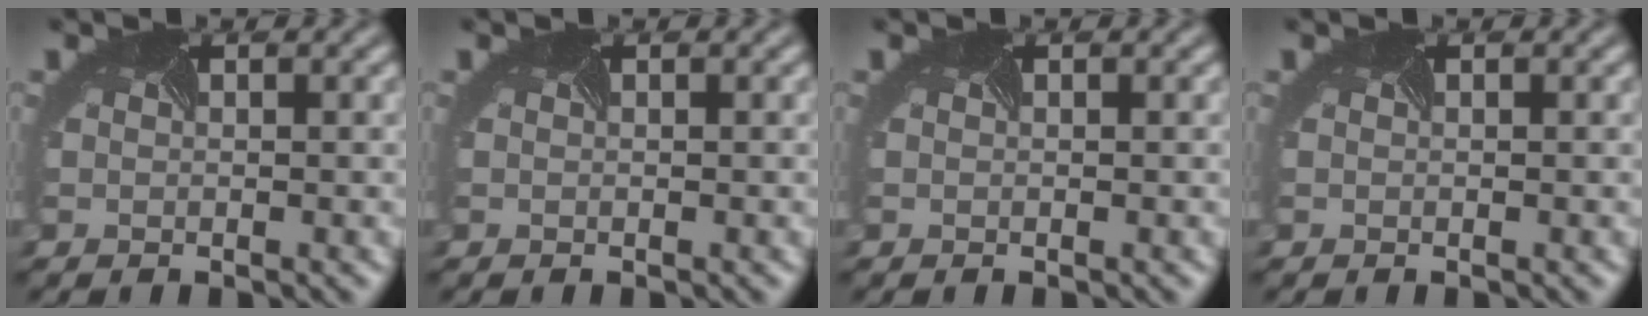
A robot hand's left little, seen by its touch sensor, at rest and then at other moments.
{"total": 0.0}
{"total": 0.0}
{"total": 0.0}